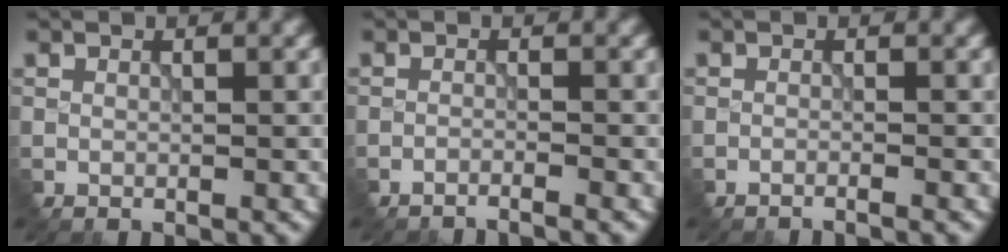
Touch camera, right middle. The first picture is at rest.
{"total": 1.9, "force": [-1.7, -0.1, 0.8], "torque": [-0.014, 0.001, -0.041]}
{"total": 1.2, "force": [-1.1, -0.1, 0.7], "torque": [-0.008, 0.003, -0.029]}